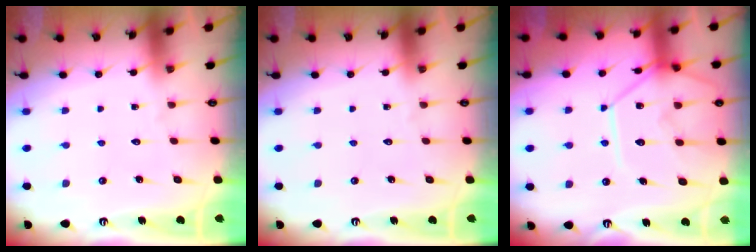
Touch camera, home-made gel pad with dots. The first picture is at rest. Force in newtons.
{"total": 0.0}
{"total": 13.4, "press": 13.3, "slide": 1.6}